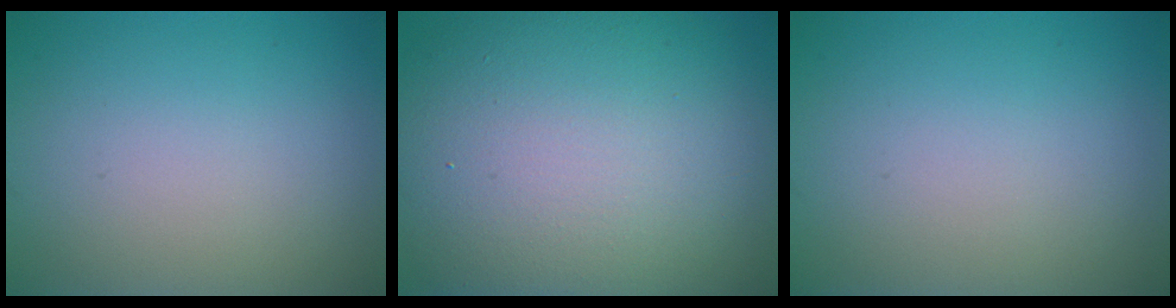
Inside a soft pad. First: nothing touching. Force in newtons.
{"total": 15.9, "press": 15.9, "slide": 0.8}
{"total": 0.0}